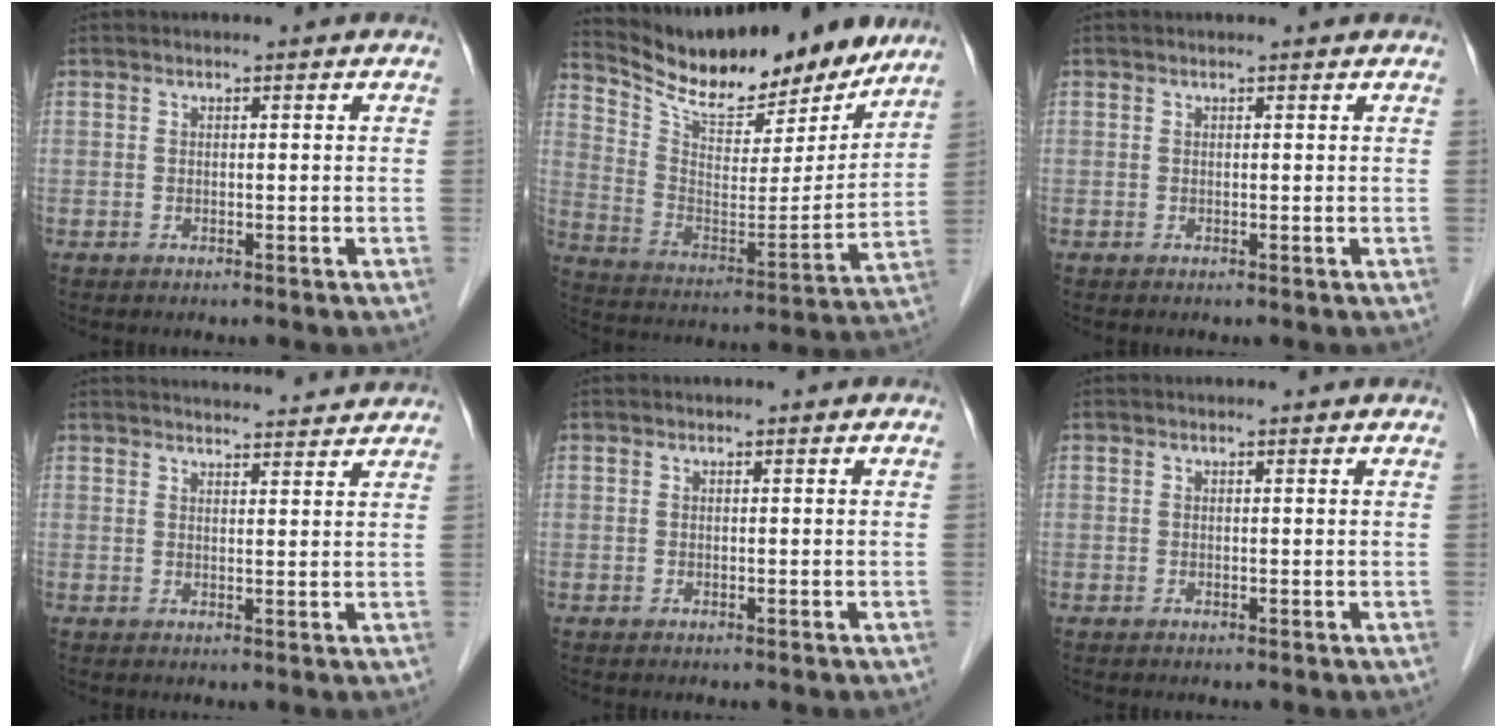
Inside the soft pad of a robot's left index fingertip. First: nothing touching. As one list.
[{"total": 19.6, "force": [17.8, 4.9, 6.6], "torque": [-0.121, -0.022, 0.283]}, {"total": 1.3, "force": [1.3, 0.2, 0.2], "torque": [-0.012, 0.013, 0.013]}, {"total": 13.2, "force": [12.9, 1.2, 2.9], "torque": [-0.031, 0.025, 0.157]}, {"total": 0.0}, {"total": 1.9, "force": [1.8, 0.3, 0.4], "torque": [-0.013, 0.014, 0.018]}]